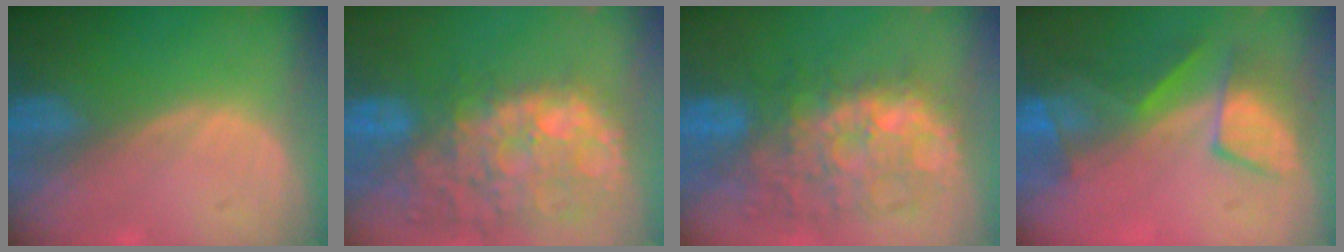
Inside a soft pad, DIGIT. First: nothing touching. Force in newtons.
{"total": 14.4, "press": 11.7, "slide": 8.4}
{"total": 10.9, "press": 10.2, "slide": 3.8}
{"total": 7.7, "press": 7.2, "slide": 2.6}